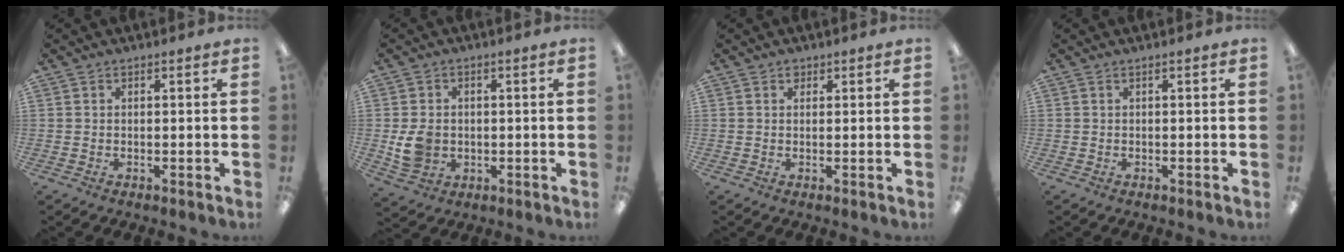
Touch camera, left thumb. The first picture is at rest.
{"total": 6.6, "force": [-0.5, 5.7, 3.3], "torque": [-0.057, 0.007, -0.008]}
{"total": 1.3, "force": [0.9, 1.0, 0.3], "torque": [0.001, -0.001, 0.014]}
{"total": 0.0}